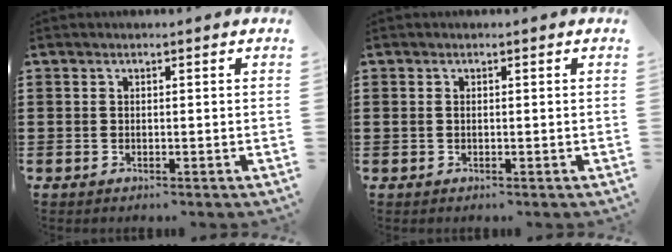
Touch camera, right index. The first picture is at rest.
{"total": 0.0}